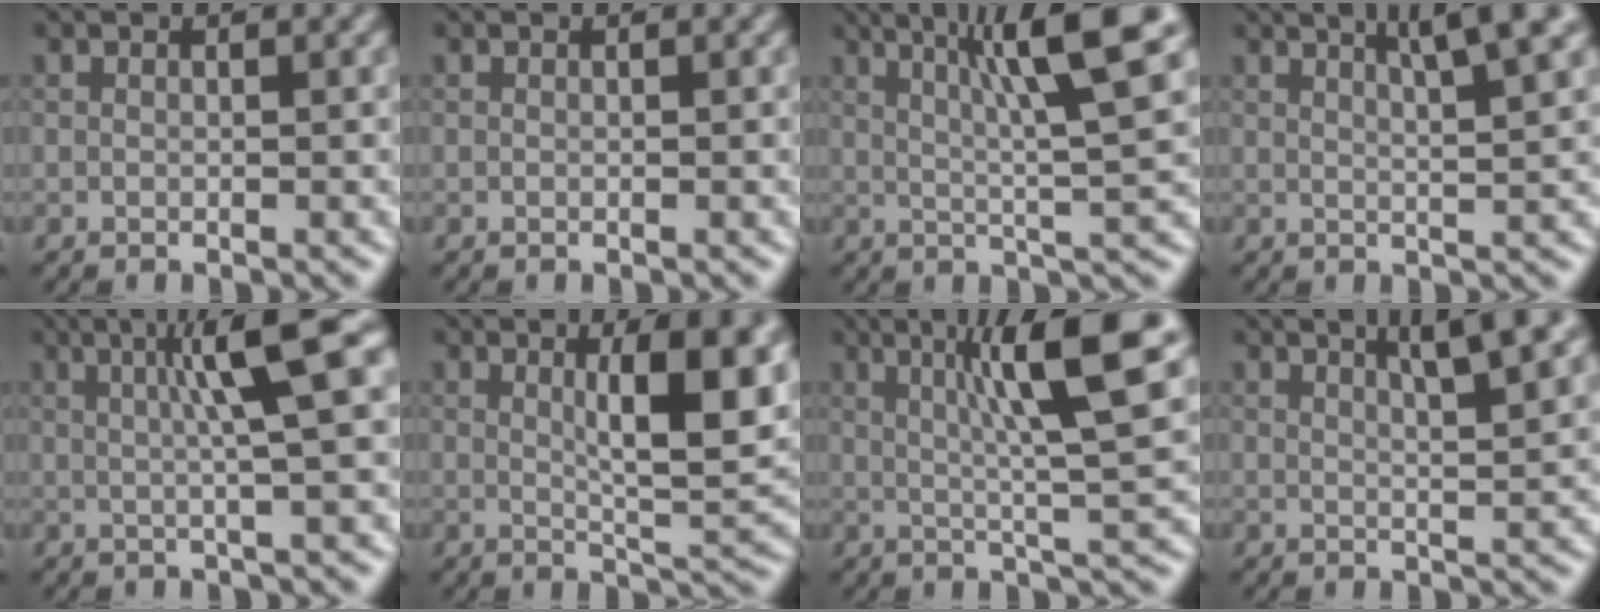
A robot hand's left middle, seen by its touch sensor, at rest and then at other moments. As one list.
[{"total": 0.0}, {"total": 9.4, "force": [3.6, 1.3, 8.6], "torque": [-0.118, 0.017, 0.057]}, {"total": 5.0, "force": [3.0, 0.7, 4.0], "torque": [-0.050, 0.012, 0.041]}, {"total": 6.3, "force": [1.3, 0.7, 6.1], "torque": [-0.088, 0.018, 0.019]}, {"total": 8.0, "force": [2.1, 2.0, 7.5], "torque": [-0.100, -0.006, 0.037]}, {"total": 10.2, "force": [3.1, 1.5, 9.6], "torque": [-0.134, 0.012, 0.046]}, {"total": 4.7, "force": [2.8, 0.7, 3.7], "torque": [-0.045, 0.009, 0.042]}]